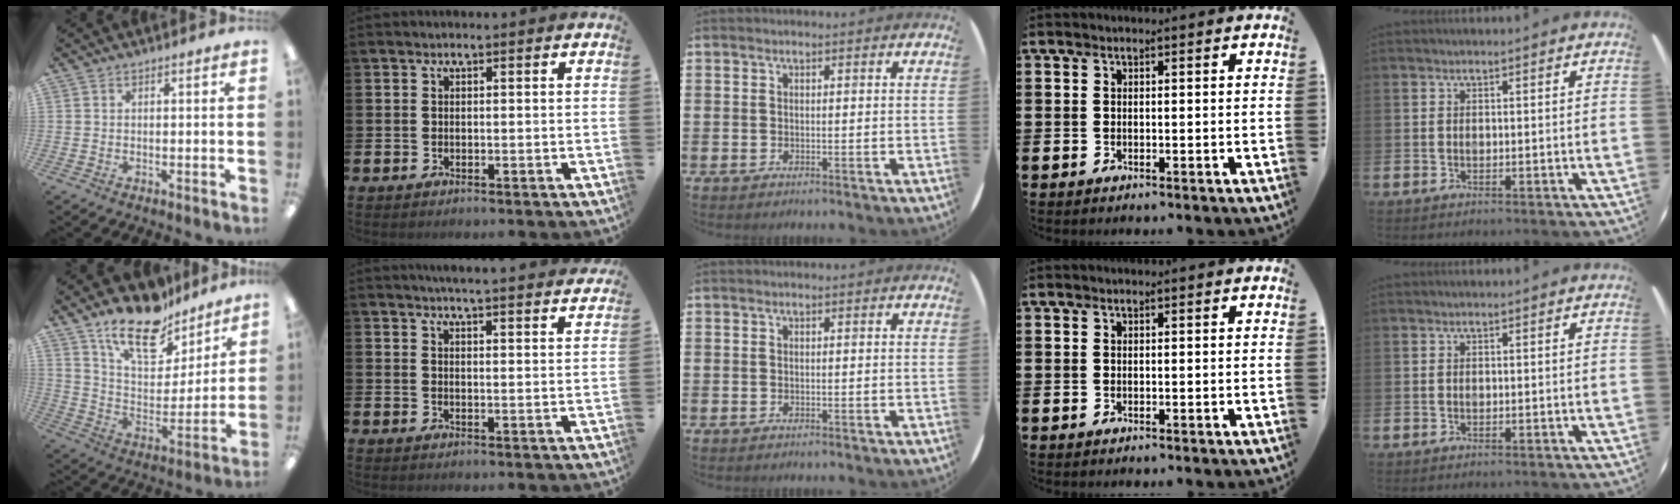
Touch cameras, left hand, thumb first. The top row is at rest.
{"thumb": {"total": 18.0, "force": [13.8, 7.7, 8.5], "torque": [-0.147, -0.085, 0.244]}, "index": {"total": 4.5, "force": [4.4, -0.6, 0.6], "torque": [-0.018, -0.025, 0.077]}}